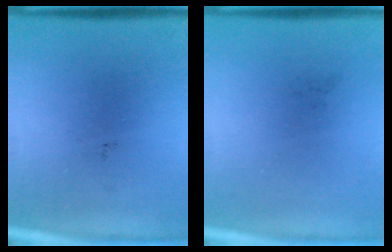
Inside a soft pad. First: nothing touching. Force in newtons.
{"total": 0.0}